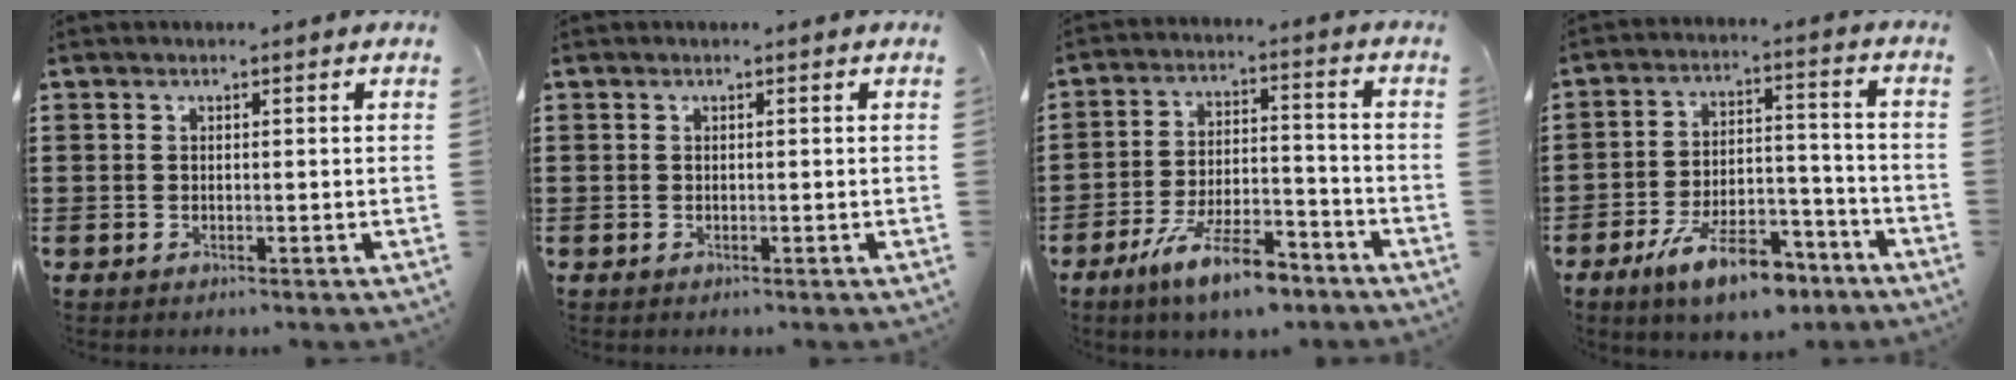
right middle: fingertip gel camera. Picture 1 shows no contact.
{"total": 0.0}
{"total": 9.8, "force": [-7.3, 2.2, 6.1], "torque": [-0.124, 0.011, -0.140]}
{"total": 10.8, "force": [-7.6, 3.7, 6.7], "torque": [-0.119, 0.026, -0.139]}